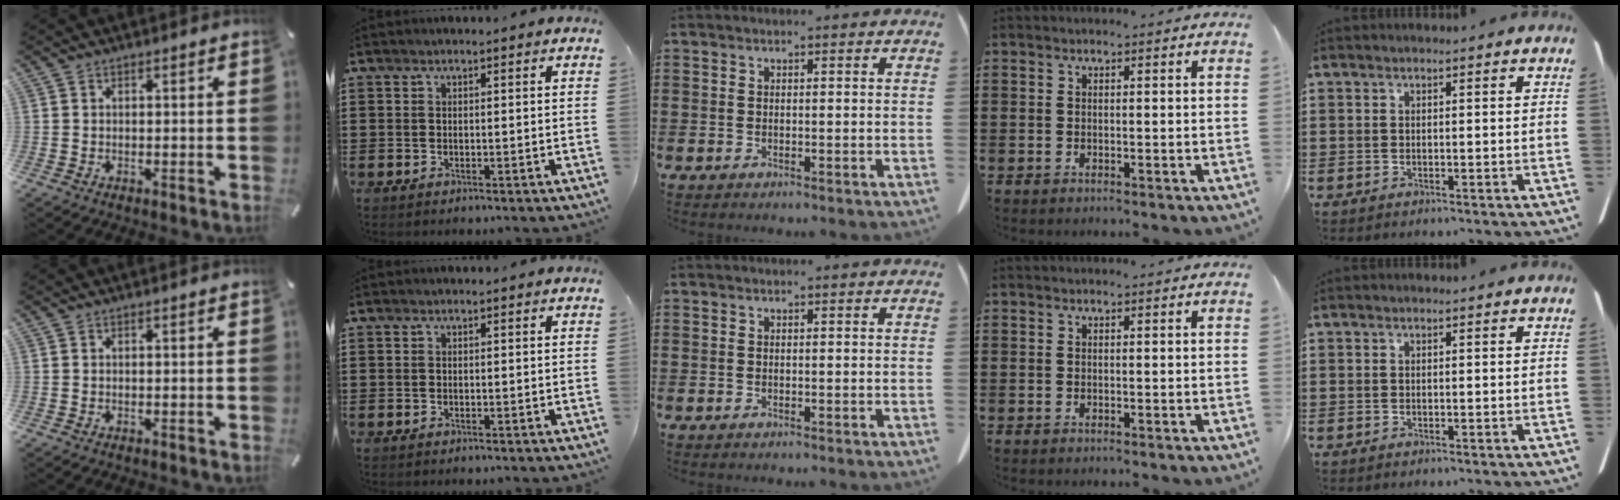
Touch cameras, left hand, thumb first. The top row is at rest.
{}